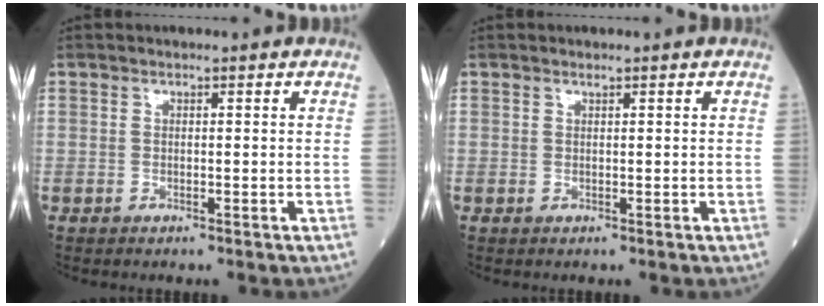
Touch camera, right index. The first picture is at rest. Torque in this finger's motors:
{"motor_torque": [-0.01, 0.03, -0.02, 0.00]}